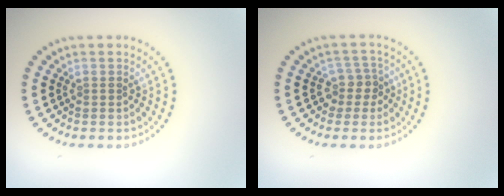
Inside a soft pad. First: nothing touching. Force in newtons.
{"total": 2.2, "press": 1.7, "slide": 1.4}